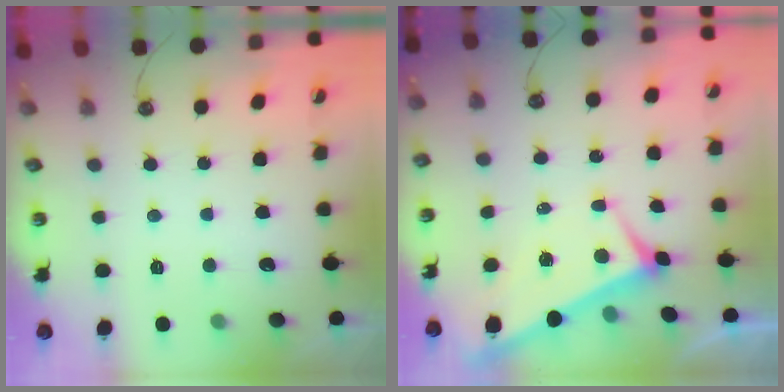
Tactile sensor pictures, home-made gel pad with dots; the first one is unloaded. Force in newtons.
{"total": 3.2, "press": 3.2, "slide": 0.8}